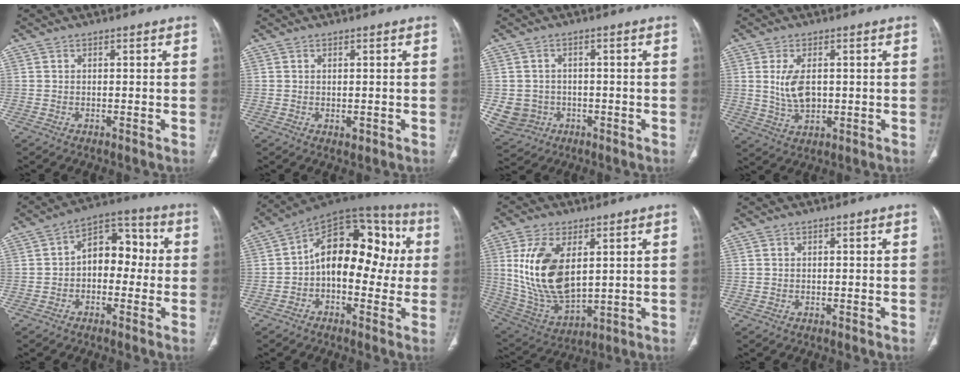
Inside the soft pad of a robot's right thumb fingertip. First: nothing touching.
{"total": 1.2, "force": [-0.2, 0.7, 1.0], "torque": [-0.015, -0.005, 0.003]}
{"total": 6.6, "force": [-1.3, 6.2, 1.9], "torque": [-0.031, 0.011, -0.009]}
{"total": 6.6, "force": [0.7, 3.8, 5.3], "torque": [-0.101, -0.007, 0.021]}
{"total": 9.9, "force": [-0.3, 6.7, 7.3], "torque": [-0.070, 0.040, -0.020]}
{"total": 18.2, "force": [0.3, 11.2, 14.4], "torque": [-0.161, 0.055, -0.011]}
{"total": 16.8, "force": [3.8, 9.0, 13.7], "torque": [-0.261, -0.022, 0.089]}
{"total": 0.0}